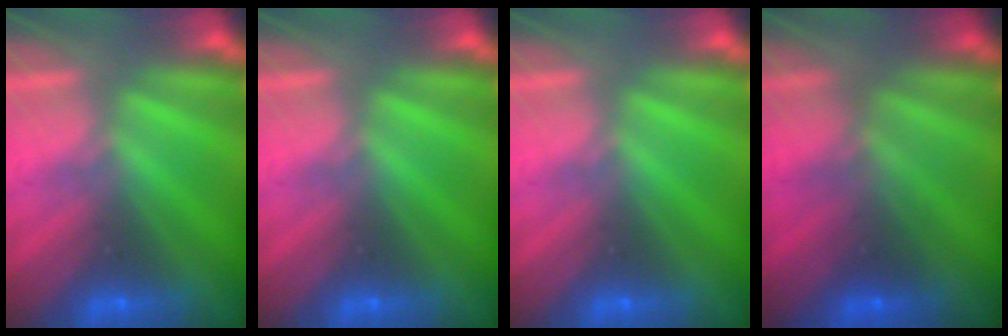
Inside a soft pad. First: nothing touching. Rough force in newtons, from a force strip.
{"total": 0.0}
{"total": 0.0}
{"total": 2.0}